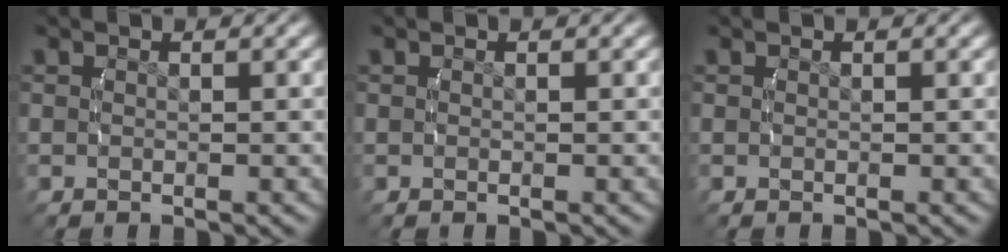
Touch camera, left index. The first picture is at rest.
{"total": 0.0}
{"total": 0.0}